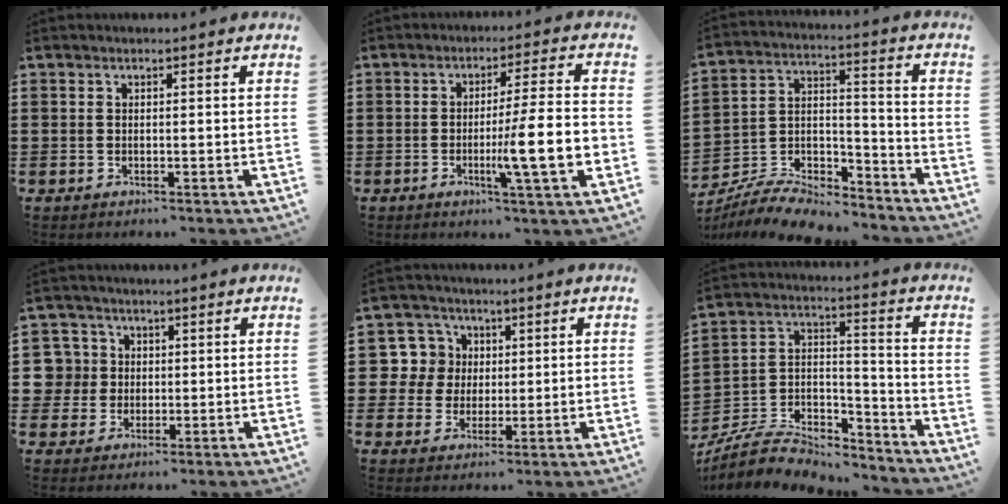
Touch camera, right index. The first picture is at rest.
{"total": 10.7, "force": [-2.5, 0.5, 10.4], "torque": [-0.162, -0.017, -0.049]}
{"total": 8.3, "force": [-7.8, 1.8, 2.0], "torque": [-0.038, 0.016, -0.154]}
{"total": 5.4, "force": [0.5, 5.3, 0.8], "torque": [-0.048, 0.014, 0.006]}
{"total": 6.7, "force": [1.2, 6.5, 1.1], "torque": [-0.054, 0.012, 0.021]}
{"total": 7.6, "force": [-6.7, 2.7, 2.3], "torque": [-0.057, 0.007, -0.133]}